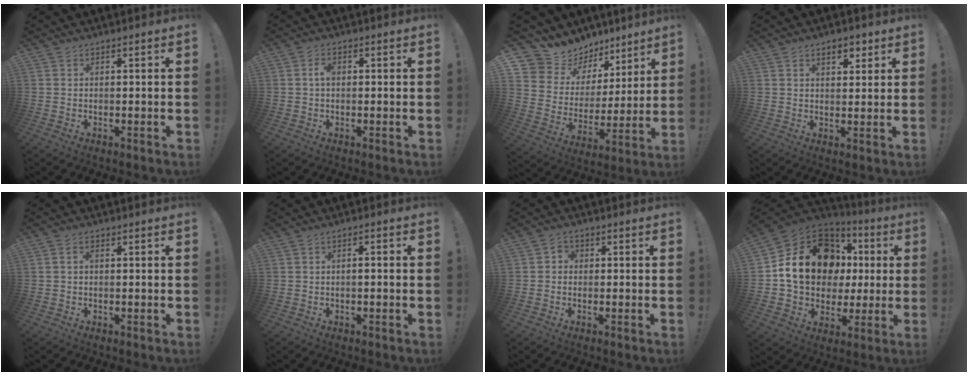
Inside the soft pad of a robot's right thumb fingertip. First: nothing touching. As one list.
[{"total": 2.3, "force": [0.1, 1.3, 1.8], "torque": [-0.035, 0.006, 0.000]}, {"total": 10.4, "force": [8.3, 6.3, 0.5], "torque": [-0.026, -0.082, 0.160]}, {"total": 4.7, "force": [2.8, 2.8, 2.5], "torque": [-0.030, -0.007, 0.047]}, {"total": 1.3, "force": [0.0, 0.7, 1.1], "torque": [-0.027, 0.006, 0.002]}, {"total": 1.5, "force": [-0.9, 0.0, 1.2], "torque": [-0.023, 0.003, -0.017]}, {"total": 2.1, "force": [-0.5, 1.8, 0.9], "torque": [-0.019, 0.009, -0.008]}, {"total": 21.1, "force": [5.0, 15.8, 13.0], "torque": [-0.202, -0.005, 0.119]}]